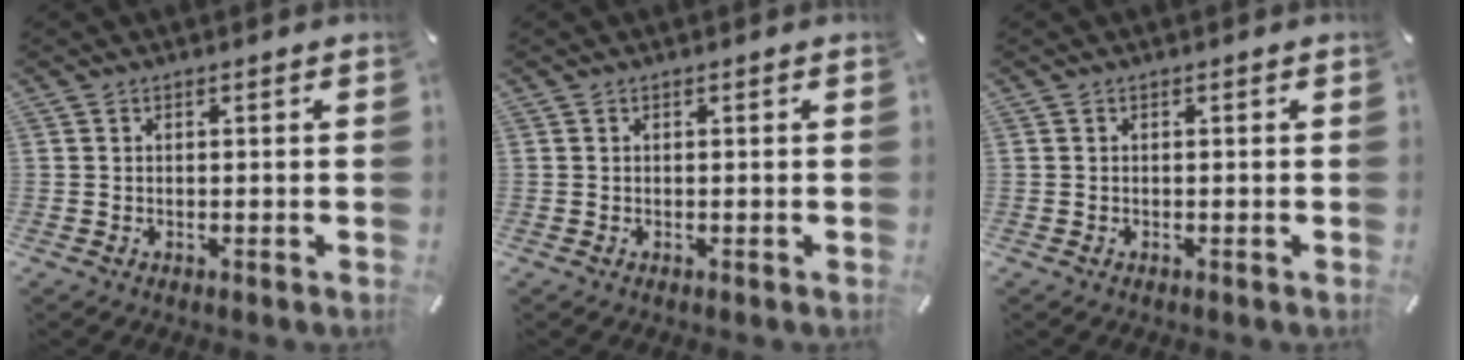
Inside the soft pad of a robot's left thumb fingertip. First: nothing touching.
{"total": 0.0}
{"total": 0.0}